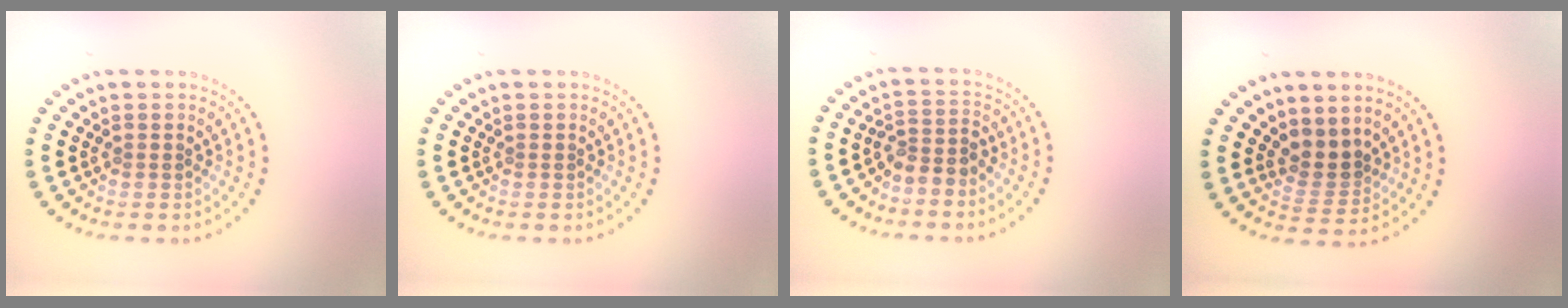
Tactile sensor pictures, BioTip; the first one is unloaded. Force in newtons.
{"total": 0.0}
{"total": 2.4, "press": 1.9, "slide": 1.5}
{"total": 2.1, "press": 1.7, "slide": 1.3}